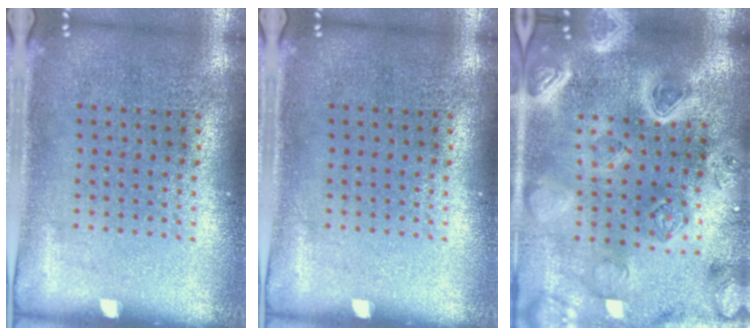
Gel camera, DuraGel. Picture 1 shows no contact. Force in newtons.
{"total": 0.0}
{"total": 4.8, "press": 4.1, "slide": 2.4}